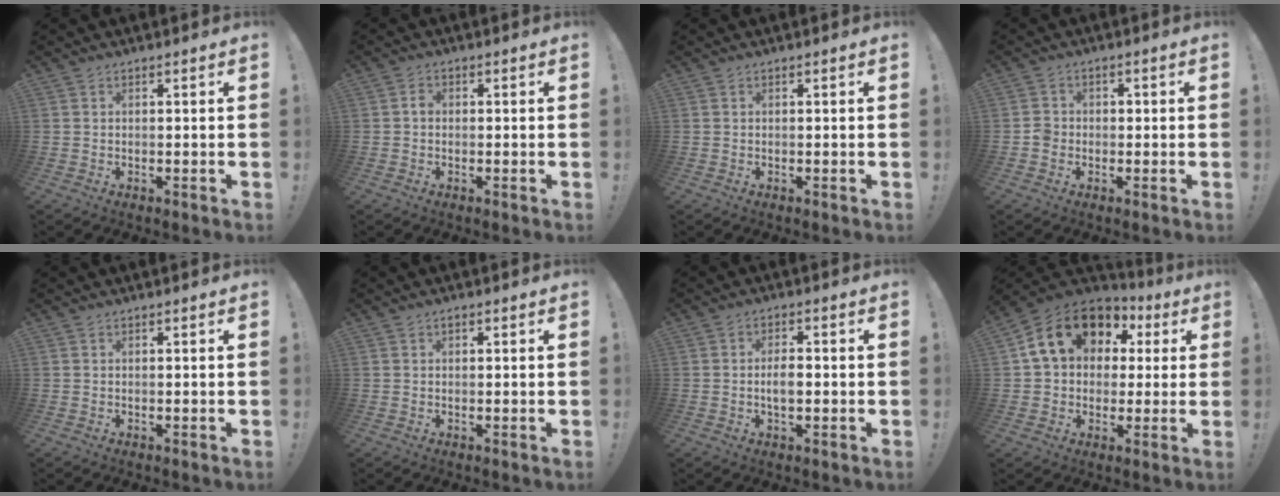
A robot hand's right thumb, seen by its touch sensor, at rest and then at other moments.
{"total": 1.5, "force": [-0.5, 1.1, 0.9], "torque": [-0.014, 0.006, -0.010]}
{"total": 0.0}
{"total": 3.4, "force": [-1.3, 2.9, 1.2], "torque": [-0.014, 0.011, -0.024]}
{"total": 0.0}
{"total": 0.7, "force": [0.3, 0.5, 0.4], "torque": [-0.010, 0.003, 0.004]}
{"total": 4.2, "force": [-0.6, 1.9, 3.7], "torque": [-0.060, 0.002, -0.017]}
{"total": 17.3, "force": [6.5, 12.0, 10.5], "torque": [-0.166, -0.009, 0.120]}